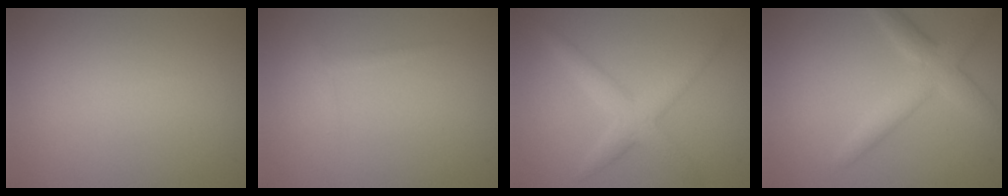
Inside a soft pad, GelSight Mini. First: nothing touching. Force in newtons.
{"total": 0.6, "press": 0.6, "slide": 0.1}
{"total": 3.4, "press": 3.4, "slide": 0.1}
{"total": 3.8, "press": 3.8, "slide": 0.1}